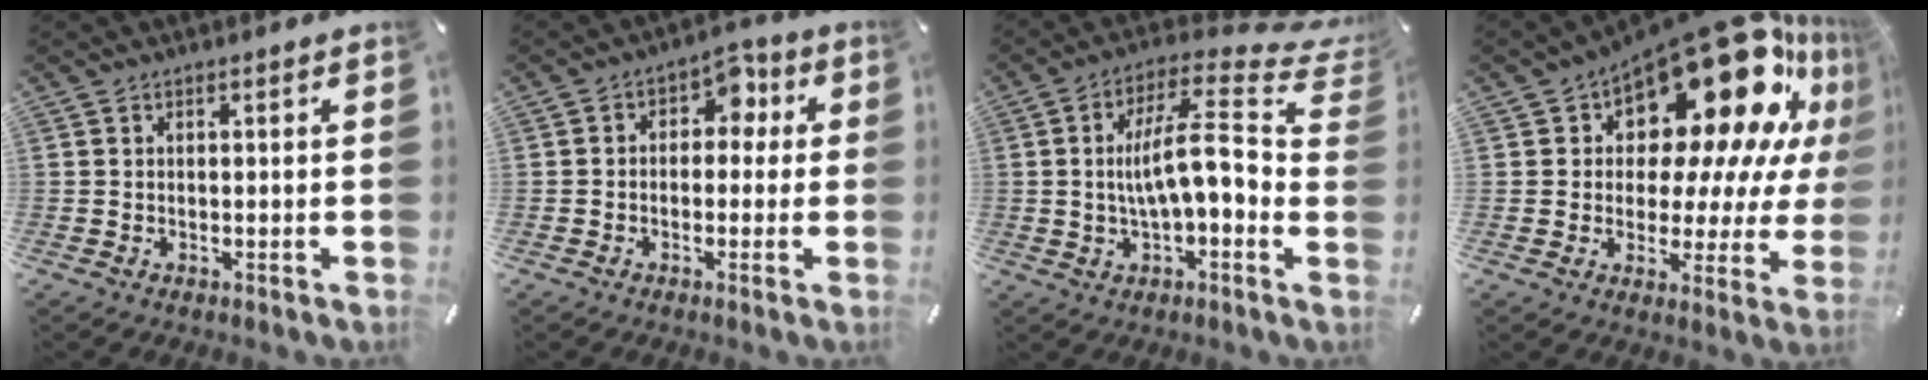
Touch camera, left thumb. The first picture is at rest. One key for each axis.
{"total": 5.4, "fx": 0.2, "fy": 4.4, "fz": 3.0, "tx": -0.040, "ty": 0.003, "tz": -0.005}
{"total": 13.7, "fx": 0.8, "fy": 5.2, "fz": 12.6, "tx": -0.210, "ty": -0.016, "tz": 0.008}
{"total": 25.2, "fx": 14.1, "fy": 12.2, "fz": 17.0, "tx": -0.238, "ty": -0.105, "tz": 0.237}